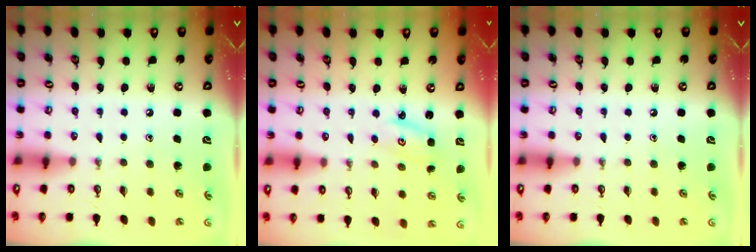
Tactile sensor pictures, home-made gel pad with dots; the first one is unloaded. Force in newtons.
{"total": 3.2, "press": 3.2, "slide": 0.1}
{"total": 0.0}